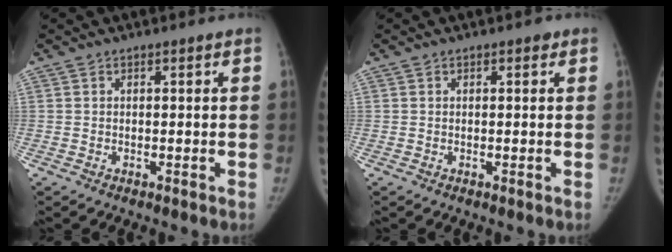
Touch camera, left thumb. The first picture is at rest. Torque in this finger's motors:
{"motor_torque": [0.30, -0.28, 0.58, -0.41, 0.04]}